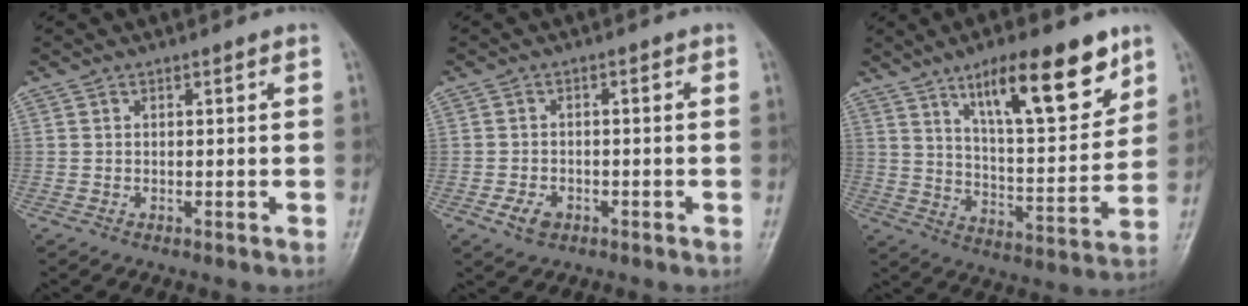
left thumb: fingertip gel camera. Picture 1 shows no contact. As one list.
[{"total": 3.5, "force": [-1.8, 2.4, 1.8], "torque": [-0.028, 0.006, -0.030]}, {"total": 17.8, "force": [10.6, 5.5, 13.2], "torque": [-0.169, -0.054, 0.174]}]